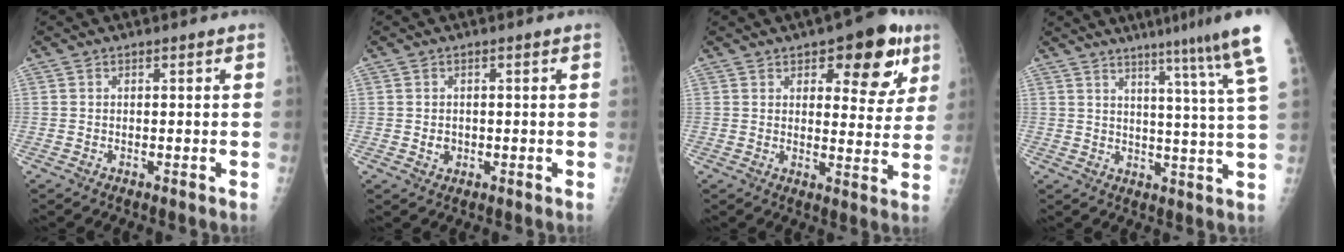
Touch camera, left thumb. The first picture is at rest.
{"total": 1.8, "force": [-0.2, 1.6, 0.9], "torque": [-0.007, 0.002, 0.002]}
{"total": 13.1, "force": [6.7, 6.0, 9.5], "torque": [-0.070, -0.022, 0.083]}
{"total": 13.4, "force": [9.1, -1.8, 9.7], "torque": [-0.130, -0.058, 0.107]}